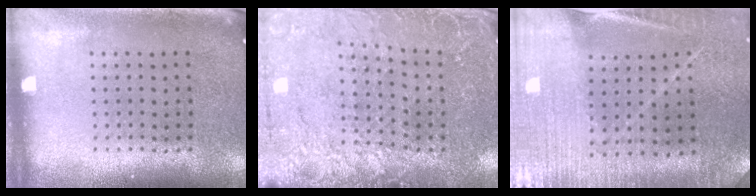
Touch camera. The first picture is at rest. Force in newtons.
{"total": 2.7, "press": 2.7, "slide": 0.5}
{"total": 1.7, "press": 1.7, "slide": 0.1}